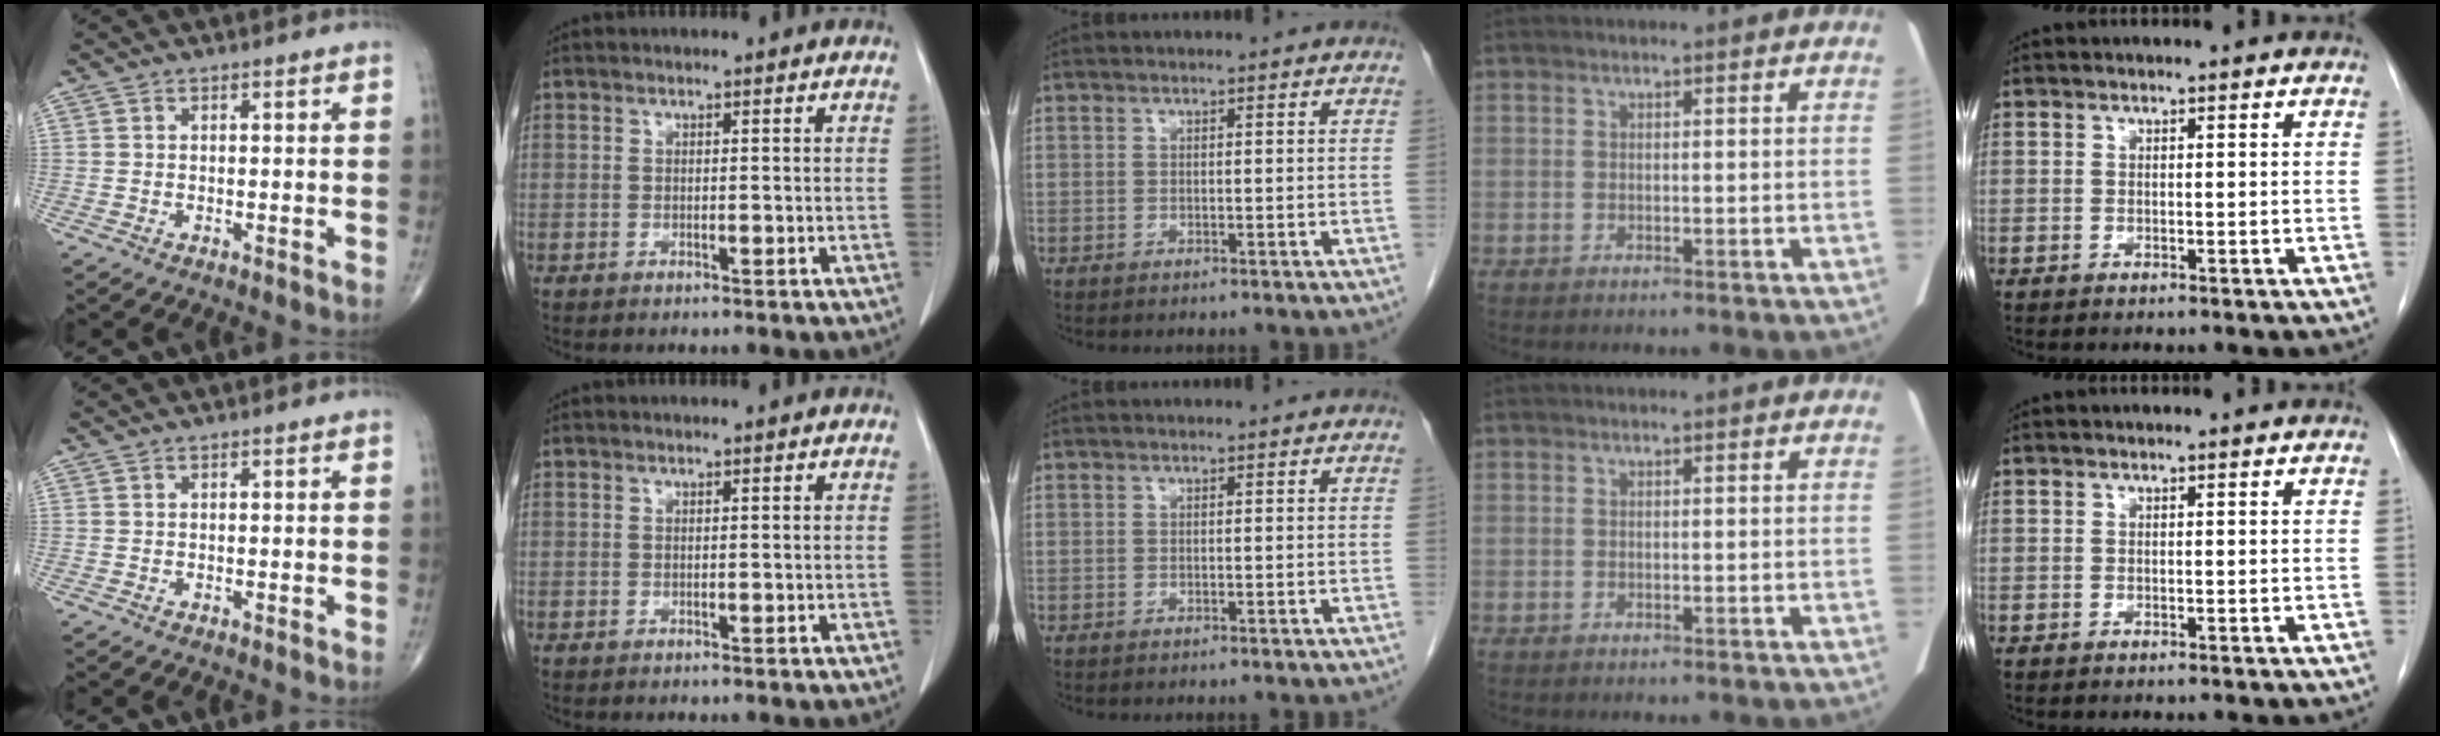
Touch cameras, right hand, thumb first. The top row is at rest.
{}